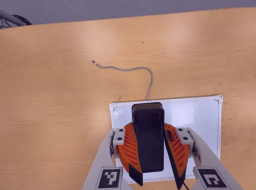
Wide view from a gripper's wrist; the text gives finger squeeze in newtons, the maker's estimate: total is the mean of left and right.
{"total": 10.4, "left": 10.5, "right": 10.3}